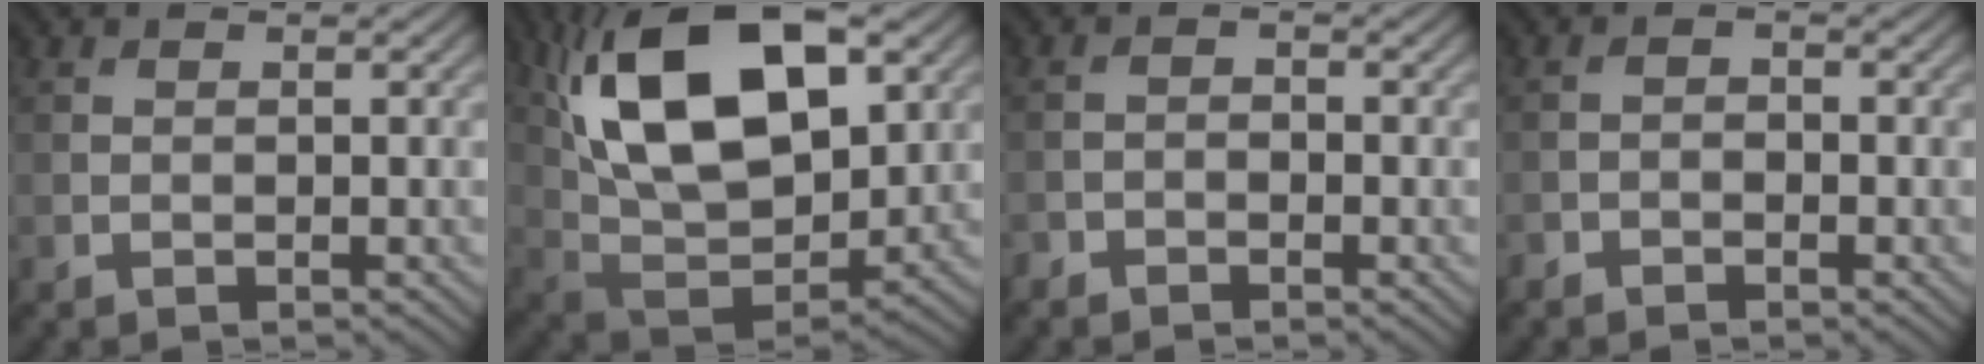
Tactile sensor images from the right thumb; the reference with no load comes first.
{"total": 18.4, "force": [6.5, 9.6, 14.3], "torque": [-0.283, 0.029, 0.105]}
{"total": 1.4, "force": [-1.2, 0.6, 0.3], "torque": [-0.005, 0.001, -0.028]}
{"total": 1.2, "force": [-1.1, 0.5, 0.3], "torque": [-0.006, 0.000, -0.024]}